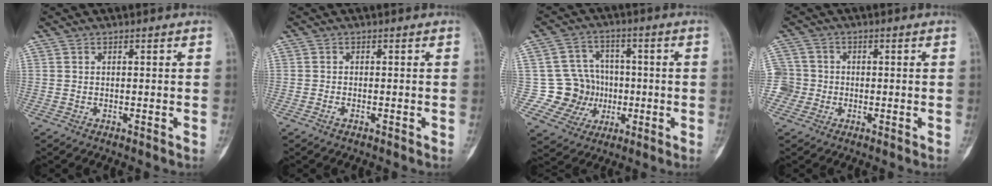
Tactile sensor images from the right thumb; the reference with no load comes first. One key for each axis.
{"total": 0.8, "fx": -0.5, "fy": 0.3, "fz": 0.5, "tx": -0.013, "ty": 0.000, "tz": -0.012}
{"total": 10.3, "fx": -1.2, "fy": 9.9, "fz": 2.5, "tx": 0.011, "ty": 0.023, "tz": -0.015}
{"total": 4.8, "fx": -1.0, "fy": 4.7, "fz": 0.3, "tx": 0.011, "ty": 0.014, "tz": -0.025}